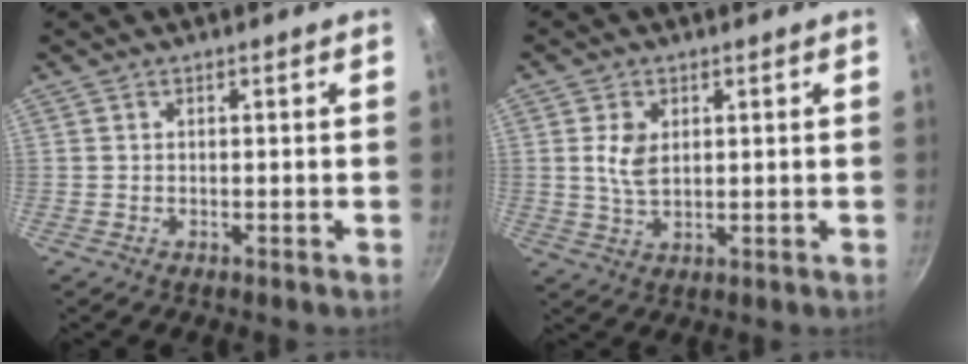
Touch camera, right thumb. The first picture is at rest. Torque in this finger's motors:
{"motor_torque": [0.02, 0.02, 0.04, -0.03, 0.03]}